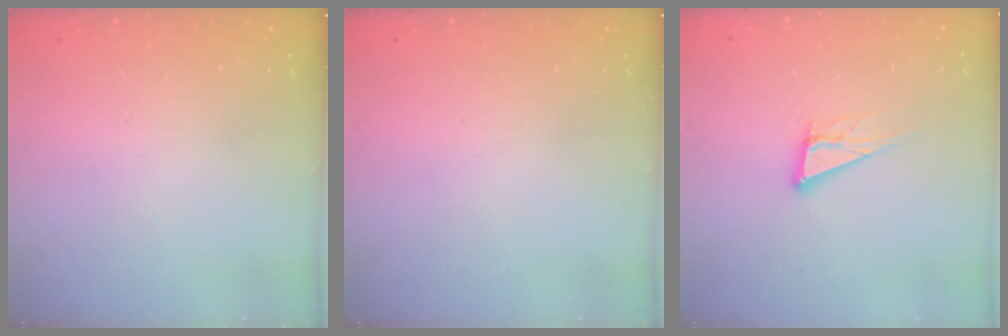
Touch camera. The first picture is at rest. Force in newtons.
{"total": 0.0}
{"total": 10.8, "press": 10.5, "slide": 2.6}